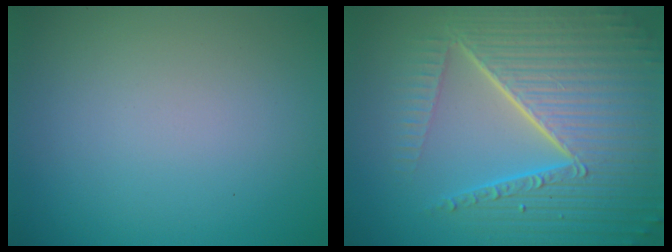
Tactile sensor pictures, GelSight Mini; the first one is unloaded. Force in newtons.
{"total": 10.5, "press": 6.6, "slide": 8.2}